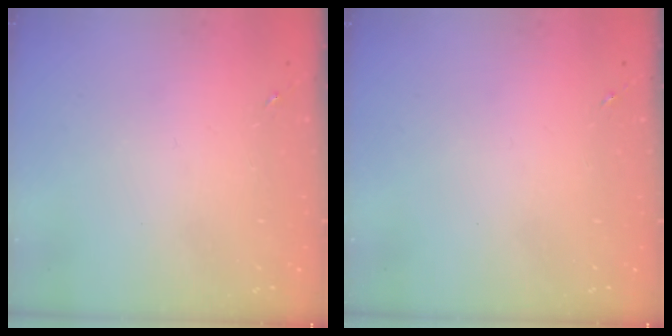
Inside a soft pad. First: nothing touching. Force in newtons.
{"total": 0.0}